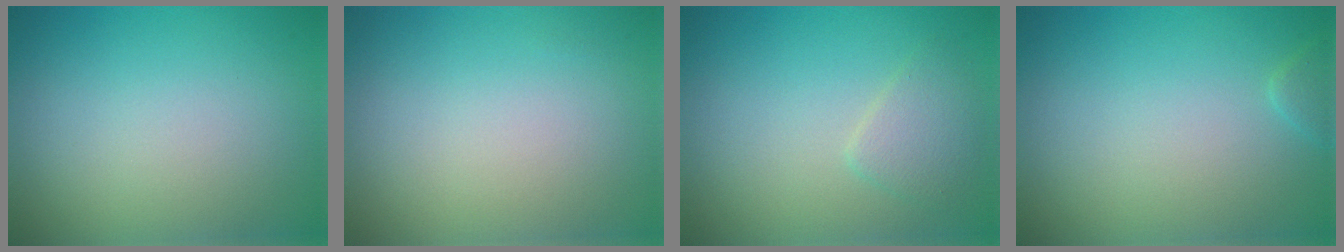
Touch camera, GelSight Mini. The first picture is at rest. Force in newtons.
{"total": 0.0}
{"total": 2.0, "press": 2.0, "slide": 0.1}
{"total": 0.8, "press": 0.8, "slide": 0.0}